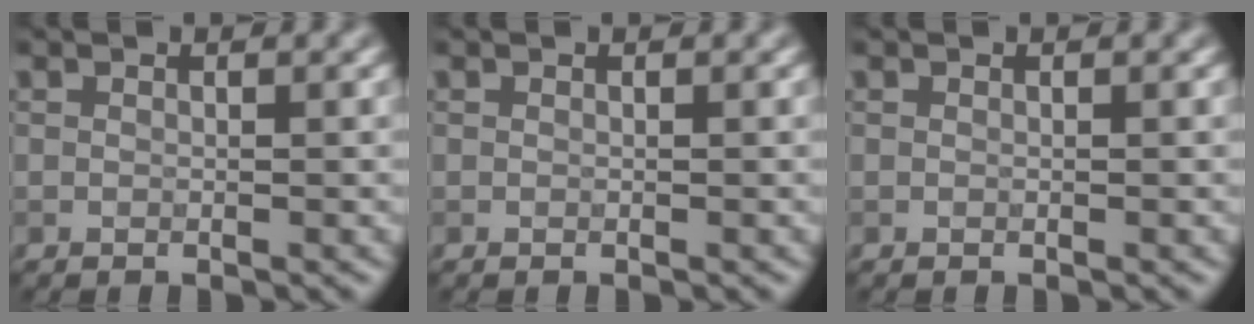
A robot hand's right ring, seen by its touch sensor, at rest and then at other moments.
{"total": 0.0}
{"total": 0.0}